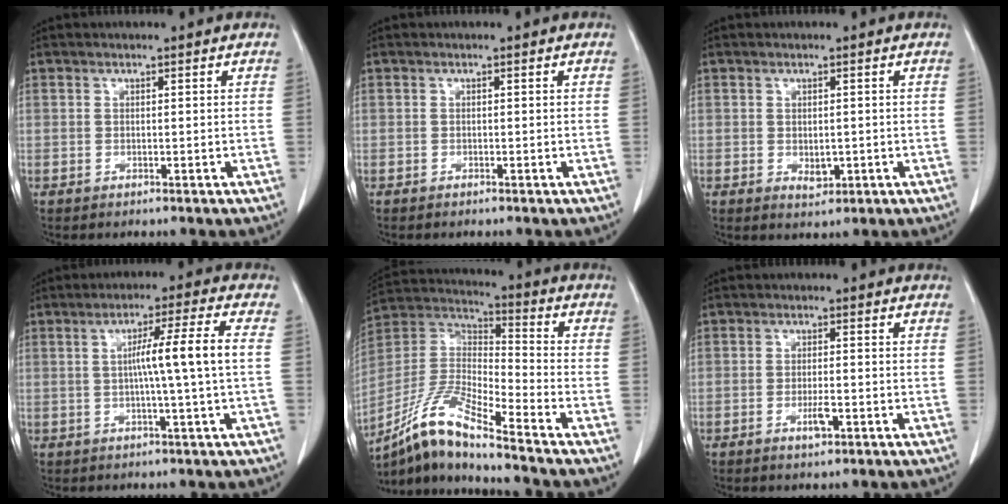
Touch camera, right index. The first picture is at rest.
{"total": 0.0}
{"total": 2.3, "force": [-0.4, 1.4, 1.8], "torque": [-0.025, -0.003, 0.002]}
{"total": 7.5, "force": [0.0, -1.6, 7.4], "torque": [-0.122, 0.009, 0.004]}
{"total": 13.7, "force": [-10.8, 0.1, 8.5], "torque": [-0.180, -0.001, -0.205]}
{"total": 2.7, "force": [-1.2, 0.6, 2.4], "torque": [-0.042, -0.001, -0.017]}